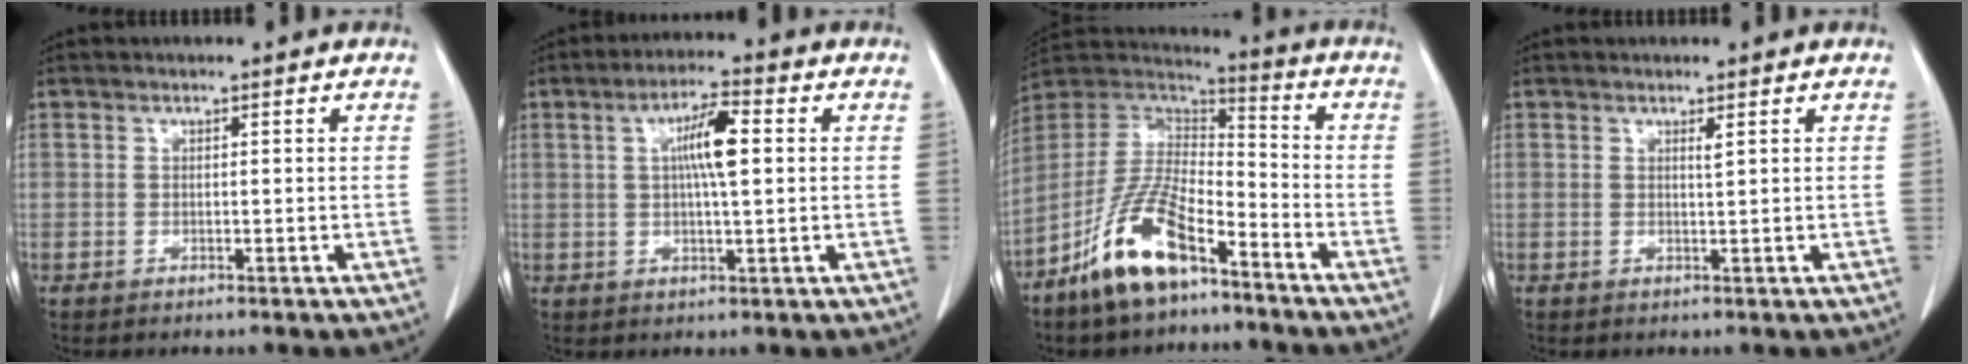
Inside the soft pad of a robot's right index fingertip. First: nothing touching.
{"total": 6.6, "force": [1.3, 0.9, 6.4], "torque": [-0.115, 0.009, 0.020]}
{"total": 13.8, "force": [-8.6, 4.3, 9.9], "torque": [-0.203, 0.004, -0.163]}
{"total": 0.9, "force": [0.5, -0.1, 0.7], "torque": [-0.017, -0.005, 0.010]}